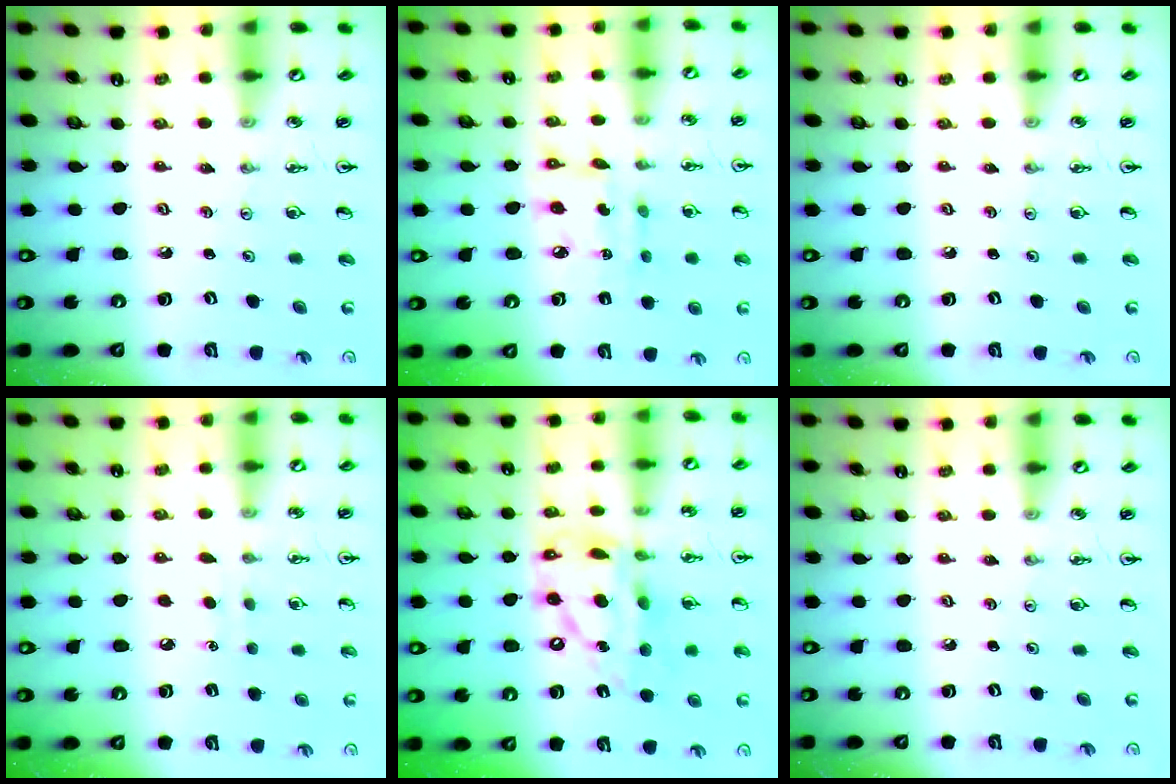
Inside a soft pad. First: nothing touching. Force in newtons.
{"total": 7.8, "press": 7.8, "slide": 0.5}
{"total": 0.0}
{"total": 6.0, "press": 5.9, "slide": 0.7}
{"total": 17.1, "press": 17.0, "slide": 1.6}
{"total": 0.0}